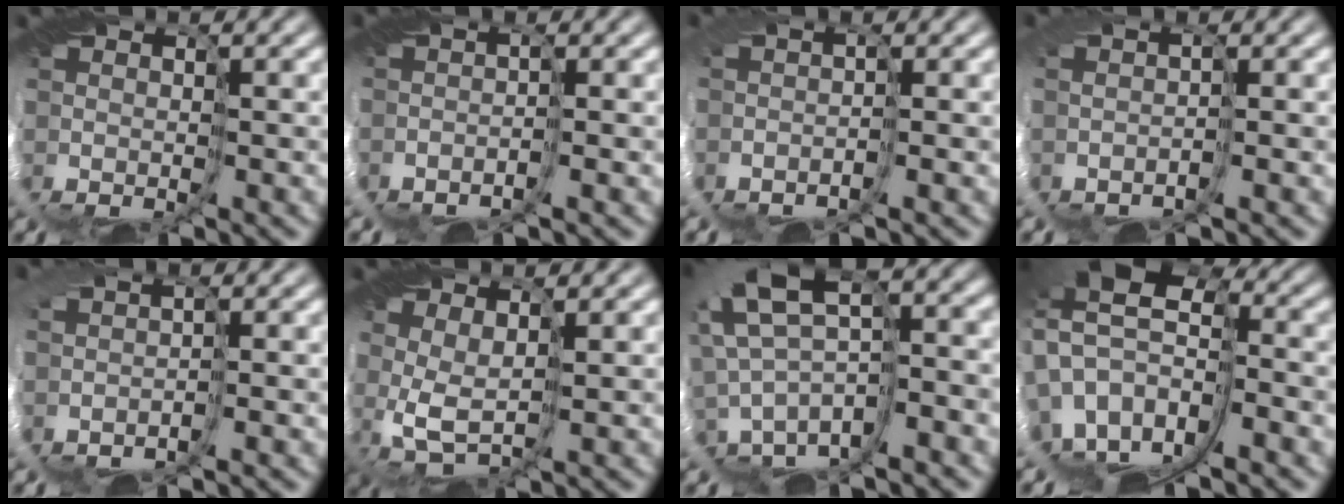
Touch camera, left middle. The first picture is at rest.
{"total": 1.0, "force": [-0.4, 0.4, 0.8], "torque": [-0.020, 0.012, -0.011]}
{"total": 1.2, "force": [-0.3, 0.6, 0.9], "torque": [-0.024, 0.012, -0.011]}
{"total": 1.2, "force": [0.2, 0.6, 1.0], "torque": [-0.021, 0.015, -0.004]}
{"total": 1.8, "force": [0.1, 1.1, 1.5], "torque": [-0.035, 0.015, -0.005]}
{"total": 2.2, "force": [0.3, 1.5, 1.5], "torque": [-0.061, -0.003, 0.018]}
{"total": 5.2, "force": [2.5, 1.4, 4.4], "torque": [-0.102, 0.028, 0.040]}
{"total": 11.5, "force": [-0.2, 8.3, 7.9], "torque": [-0.173, -0.003, 0.013]}